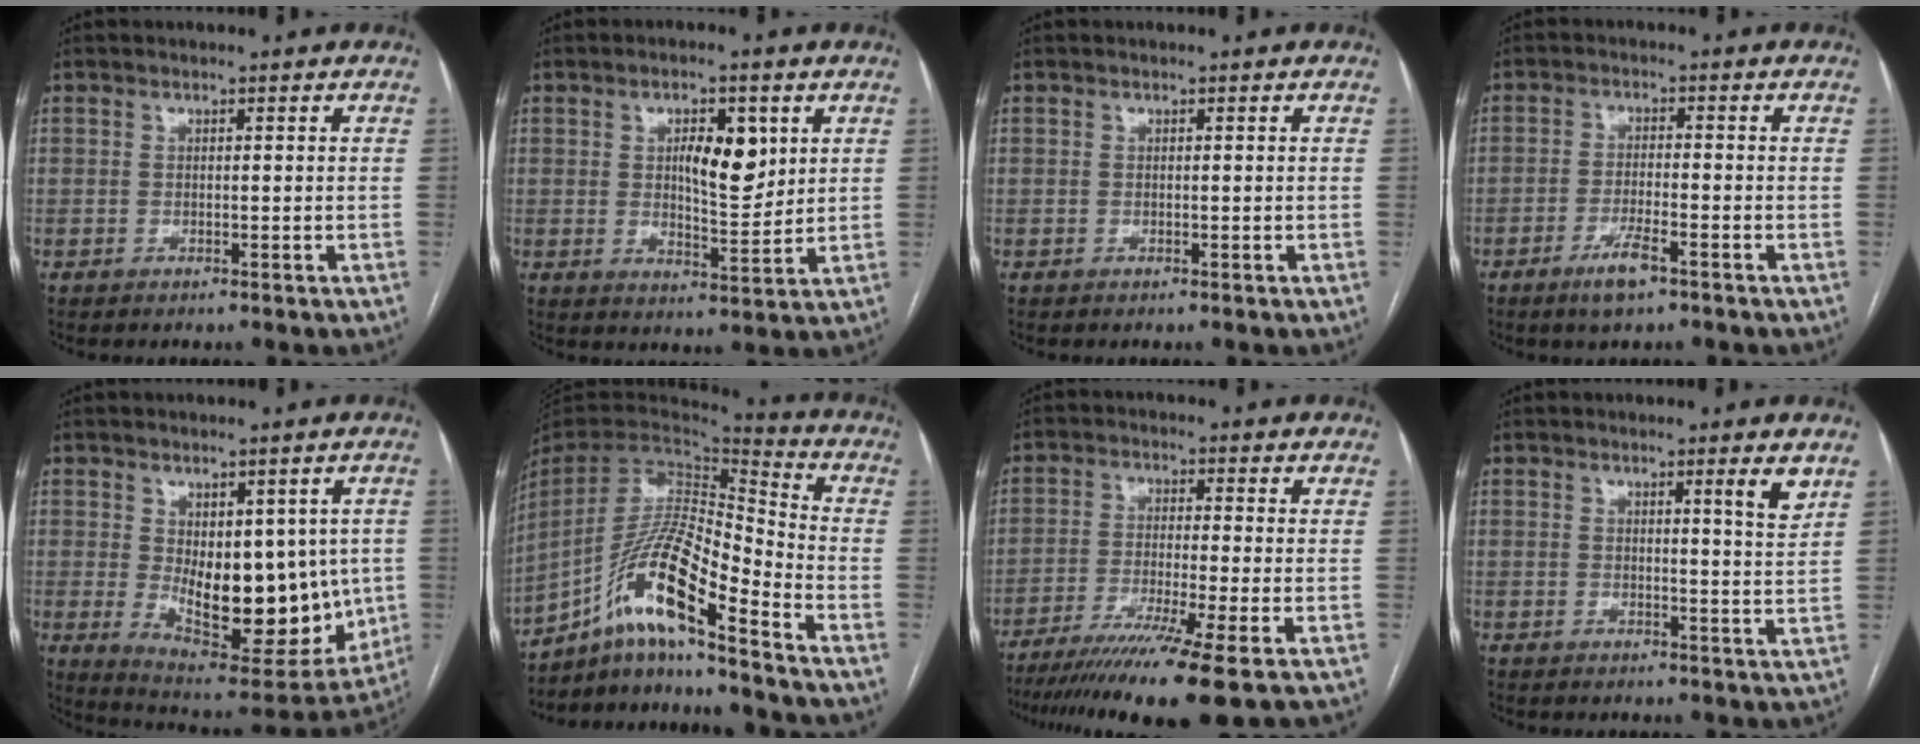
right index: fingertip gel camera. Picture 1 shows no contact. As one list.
[{"total": 7.5, "force": [2.4, 2.8, 6.6], "torque": [-0.104, 0.000, 0.042]}, {"total": 0.0}, {"total": 4.7, "force": [-3.0, 0.7, 3.5], "torque": [-0.070, -0.005, -0.053]}, {"total": 18.7, "force": [-1.5, 9.0, 16.2], "torque": [-0.228, -0.015, 0.005]}, {"total": 15.8, "force": [-10.5, 1.3, 11.7], "torque": [-0.232, 0.008, -0.189]}, {"total": 13.5, "force": [-9.5, -1.6, 9.5], "torque": [-0.154, -0.041, -0.152]}, {"total": 3.7, "force": [2.3, -0.2, 2.9], "torque": [-0.038, -0.016, 0.030]}]